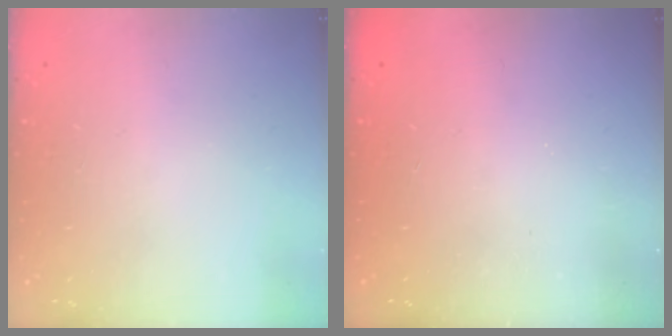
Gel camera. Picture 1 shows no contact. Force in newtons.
{"total": 2.4, "press": 2.3, "slide": 0.8}